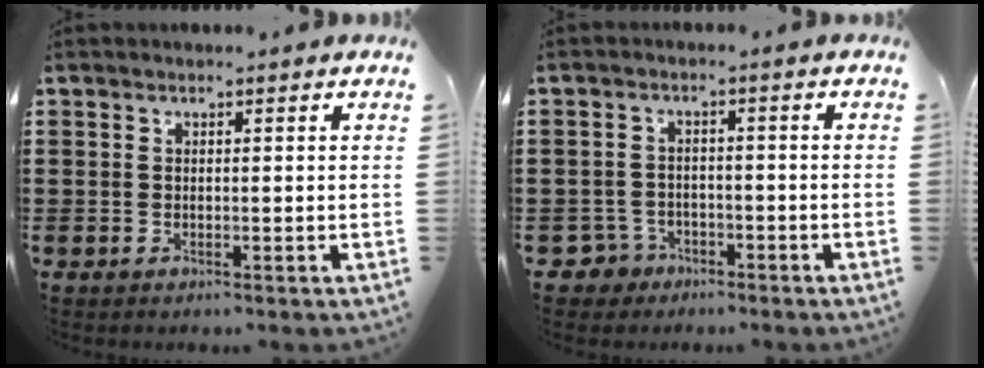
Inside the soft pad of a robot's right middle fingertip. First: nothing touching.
{"total": 3.0, "force": [-2.3, 1.8, 0.4], "torque": [-0.022, 0.002, -0.052]}